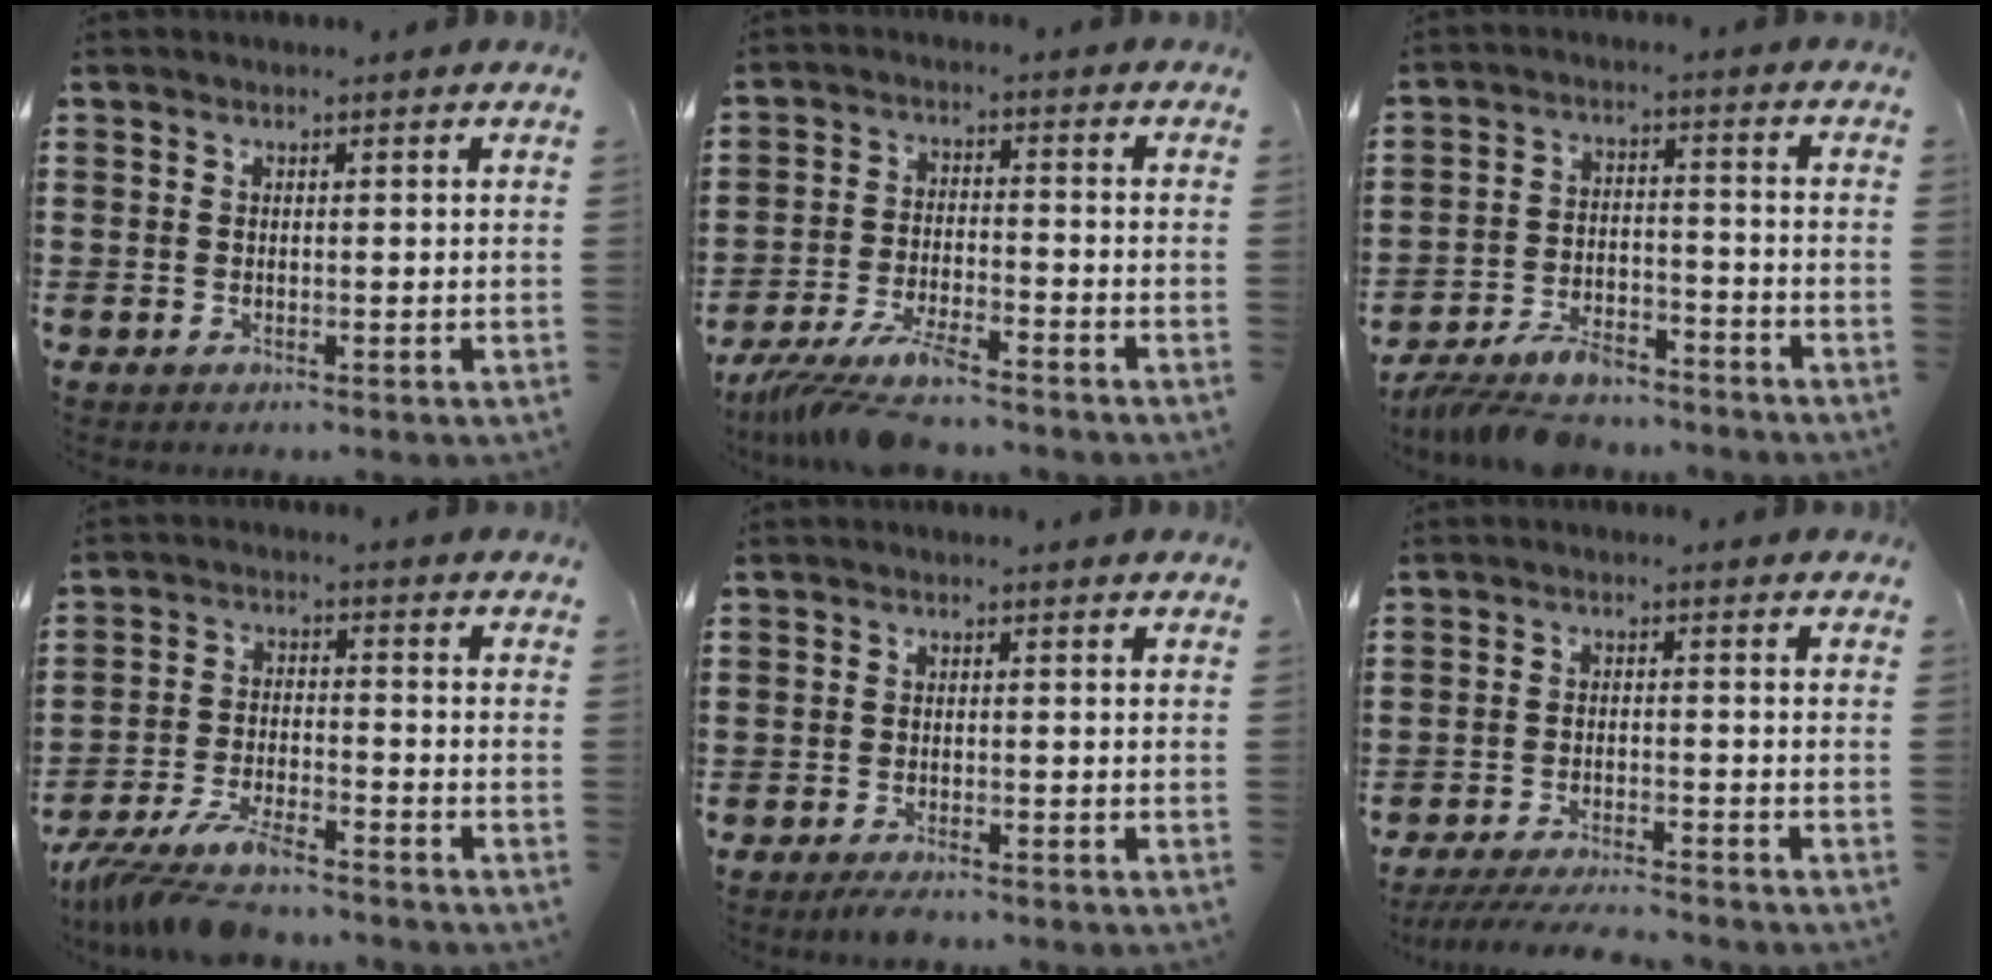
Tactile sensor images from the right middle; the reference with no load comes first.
{"total": 7.4, "force": [-6.5, 0.6, 3.6], "torque": [-0.087, -0.012, -0.128]}
{"total": 6.7, "force": [-6.3, 1.3, 1.9], "torque": [-0.040, 0.007, -0.123]}
{"total": 7.7, "force": [-6.9, 0.9, 3.2], "torque": [-0.078, -0.005, -0.137]}
{"total": 1.4, "force": [-1.2, 0.1, 0.6], "torque": [-0.014, -0.004, -0.022]}
{"total": 4.6, "force": [-4.4, 0.2, 1.3], "torque": [-0.028, -0.006, -0.088]}